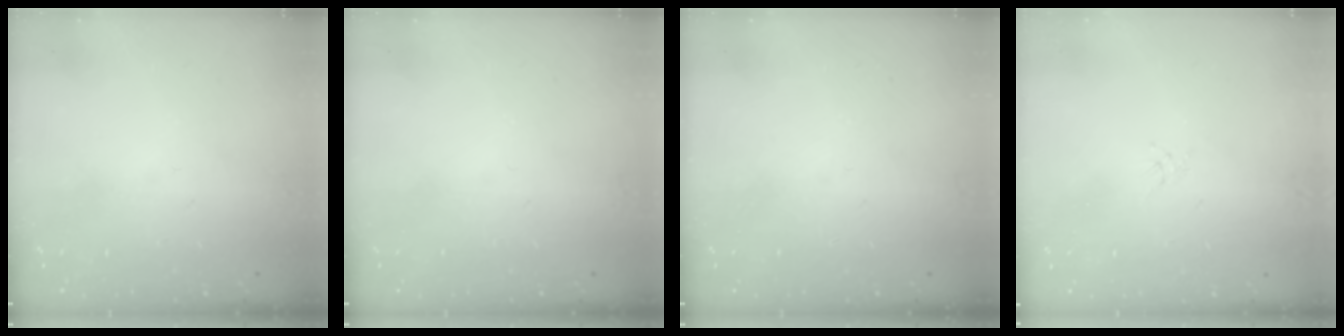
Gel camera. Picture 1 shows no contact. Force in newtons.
{"total": 0.0}
{"total": 0.0}
{"total": 1.3, "press": 1.2, "slide": 0.3}